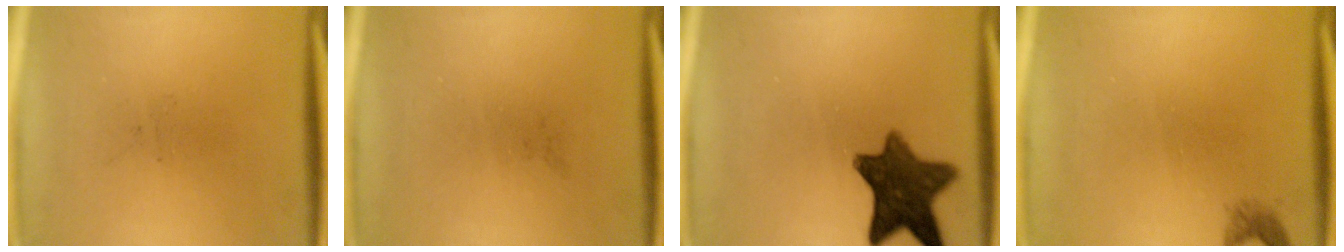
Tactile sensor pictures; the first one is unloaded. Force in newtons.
{"total": 0.0}
{"total": 10.7}
{"total": 1.2}